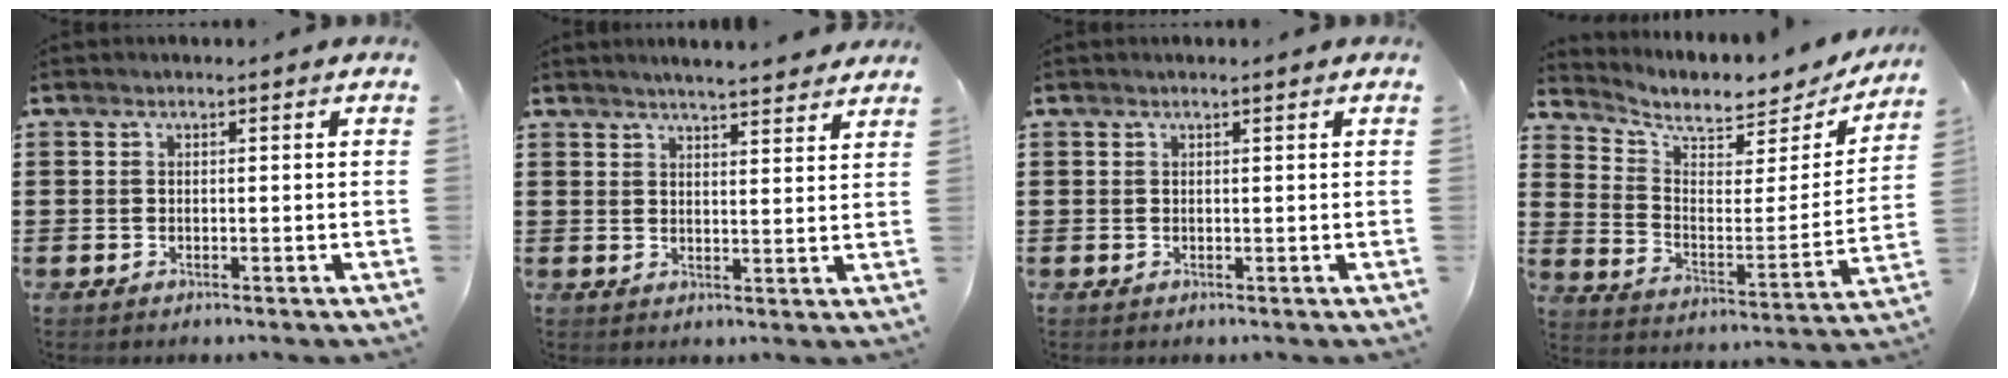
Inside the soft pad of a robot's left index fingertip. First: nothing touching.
{"total": 3.7, "force": [3.6, -0.4, 0.7], "torque": [-0.025, -0.014, 0.064]}
{"total": 0.5, "force": [0.4, 0.0, 0.4], "torque": [-0.007, -0.001, 0.007]}
{"total": 6.0, "force": [5.3, 1.5, 2.3], "torque": [-0.066, -0.043, 0.088]}